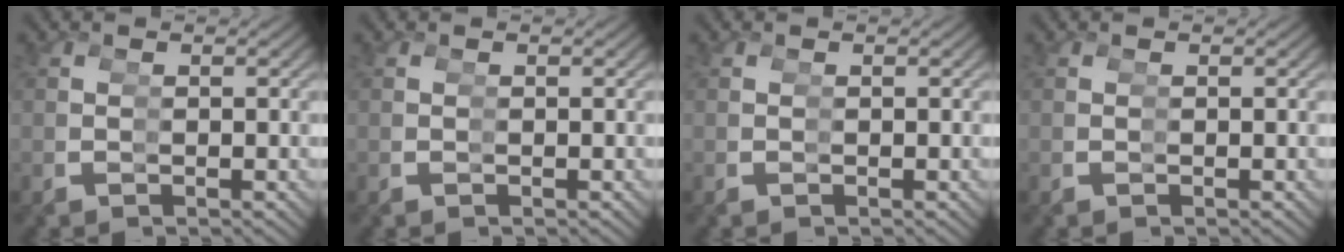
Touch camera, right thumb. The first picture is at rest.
{"total": 0.0}
{"total": 0.0}
{"total": 0.0}